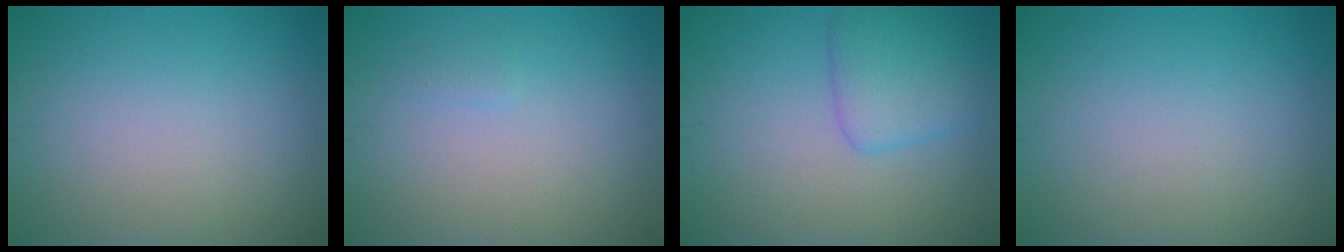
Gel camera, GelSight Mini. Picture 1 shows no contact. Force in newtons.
{"total": 0.6, "press": 0.5, "slide": 0.1}
{"total": 3.5, "press": 3.5, "slide": 0.2}
{"total": 0.0}